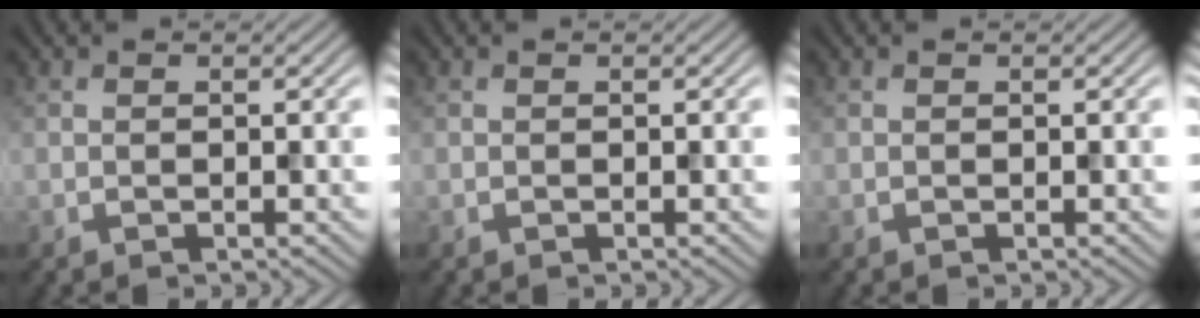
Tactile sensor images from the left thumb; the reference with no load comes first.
{"total": 0.0}
{"total": 0.0}